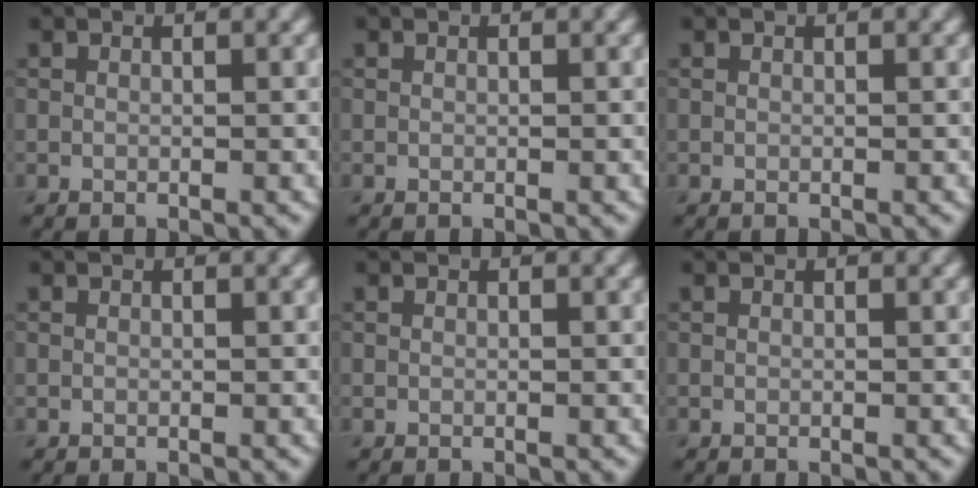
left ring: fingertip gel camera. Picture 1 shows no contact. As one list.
[{"total": 0.0}, {"total": 0.0}, {"total": 0.0}, {"total": 0.0}, {"total": 0.0}]